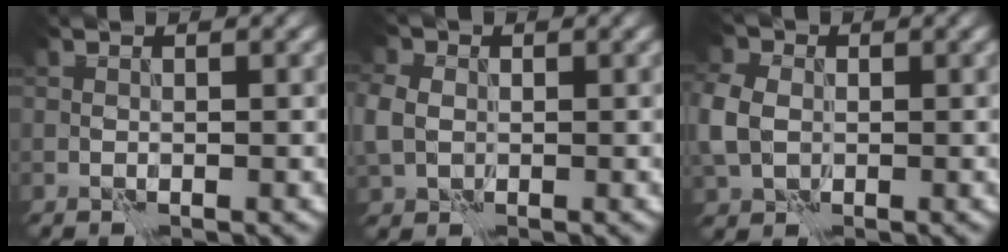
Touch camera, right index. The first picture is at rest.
{"total": 3.8, "force": [0.0, 3.2, 2.0], "torque": [-0.066, 0.001, 0.002]}
{"total": 5.0, "force": [-0.2, 4.0, 3.0], "torque": [-0.097, -0.001, -0.004]}